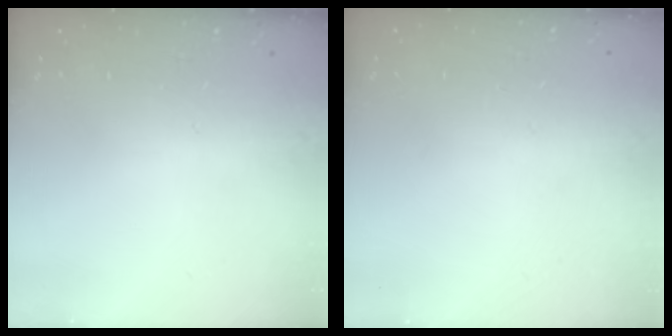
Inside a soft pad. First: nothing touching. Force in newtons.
{"total": 0.0}